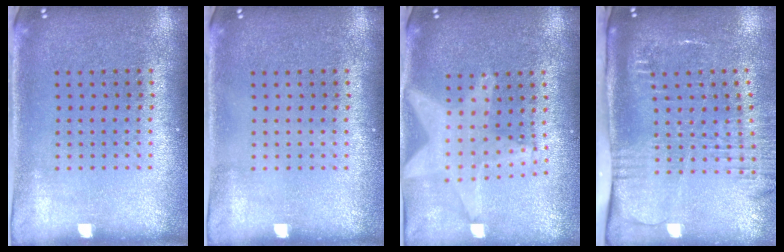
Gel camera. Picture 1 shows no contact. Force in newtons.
{"total": 0.0}
{"total": 2.3, "press": 1.8, "slide": 1.3}
{"total": 2.7, "press": 2.0, "slide": 1.8}